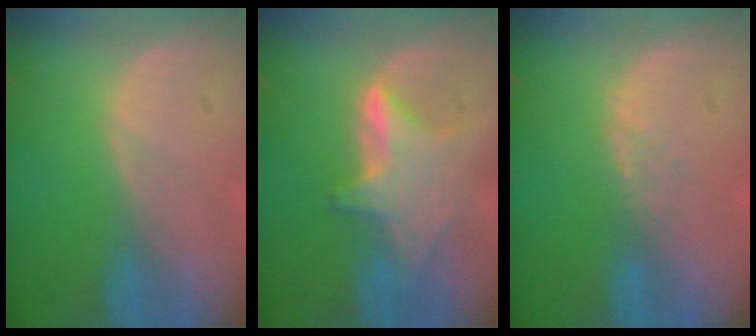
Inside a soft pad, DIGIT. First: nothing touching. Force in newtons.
{"total": 6.2, "press": 6.2, "slide": 0.6}
{"total": 1.4, "press": 1.4, "slide": 0.3}